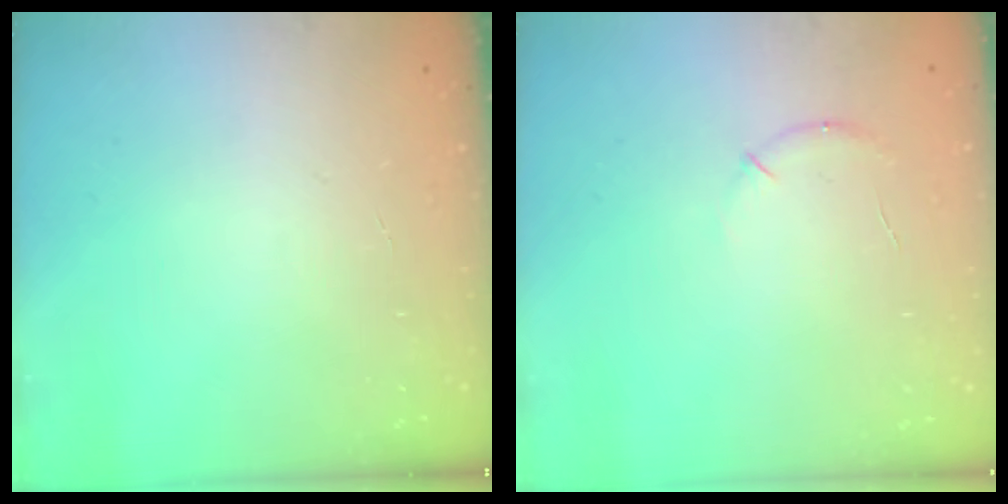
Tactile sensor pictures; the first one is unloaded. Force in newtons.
{"total": 6.9, "press": 6.7, "slide": 1.7}